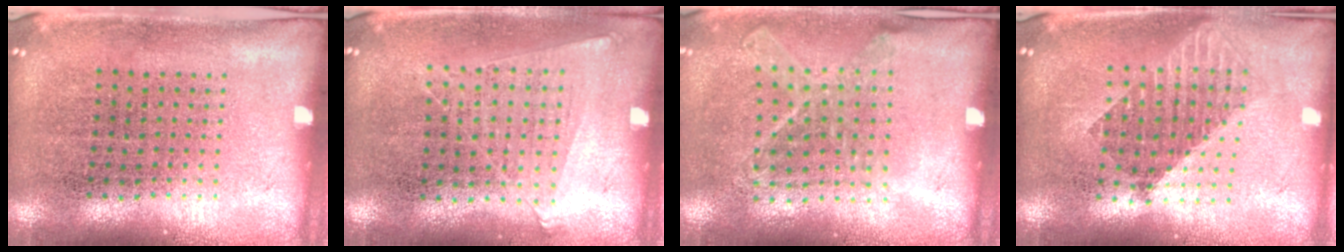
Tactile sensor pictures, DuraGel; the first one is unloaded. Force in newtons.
{"total": 1.0, "press": 0.9, "slide": 0.4}
{"total": 1.1, "press": 1.0, "slide": 0.5}
{"total": 1.7, "press": 1.4, "slide": 1.0}